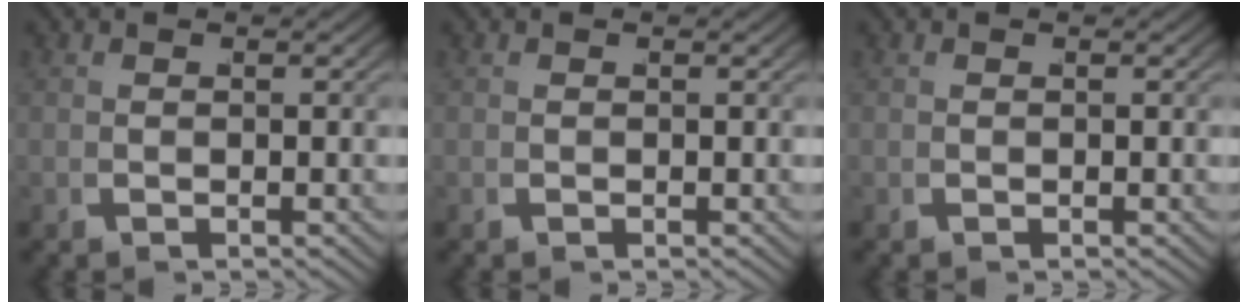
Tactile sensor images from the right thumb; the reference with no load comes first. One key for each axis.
{"total": 0.0}
{"total": 0.0}